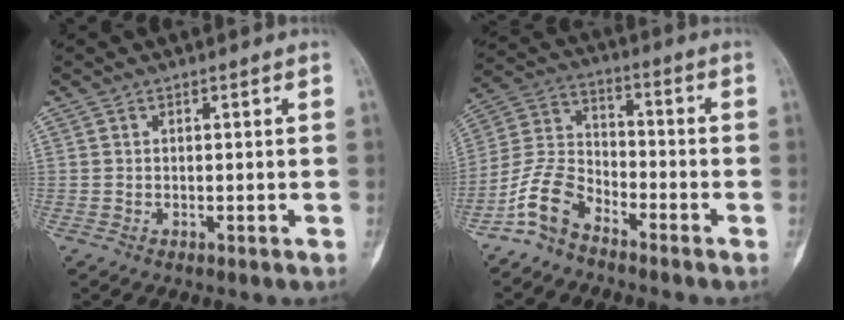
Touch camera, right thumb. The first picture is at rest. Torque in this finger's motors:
{"motor_torque": [0.18, 0.29, 0.20, -0.04, 0.07]}